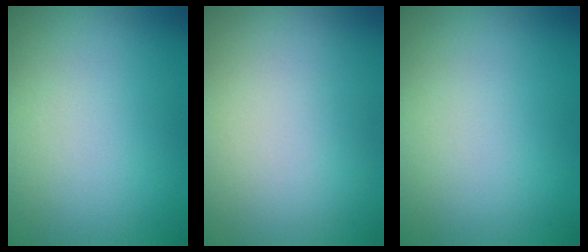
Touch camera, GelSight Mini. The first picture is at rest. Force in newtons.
{"total": 0.0}
{"total": 0.0}